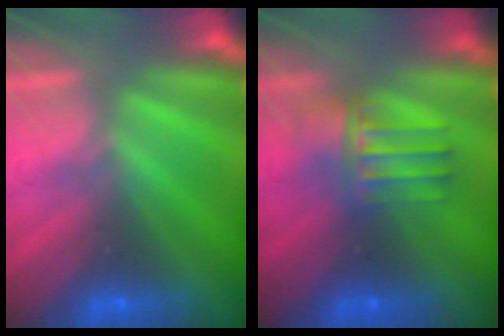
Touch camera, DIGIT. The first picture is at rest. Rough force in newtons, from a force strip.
{"total": 4.7}